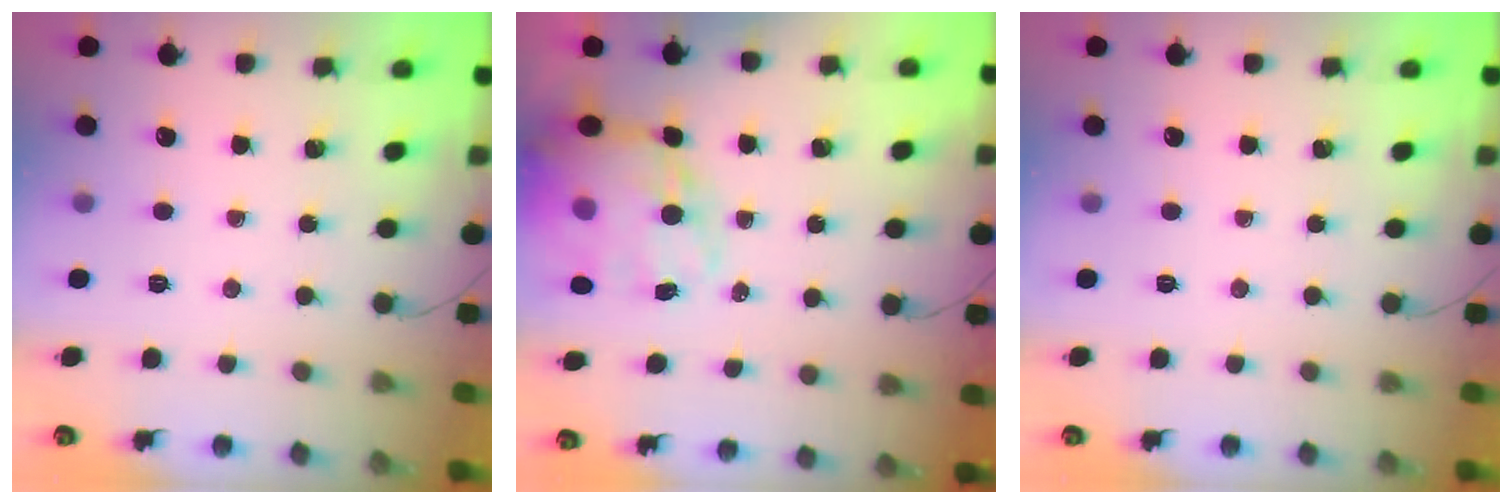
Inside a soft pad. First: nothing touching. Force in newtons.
{"total": 19.7, "press": 19.2, "slide": 4.4}
{"total": 0.0}